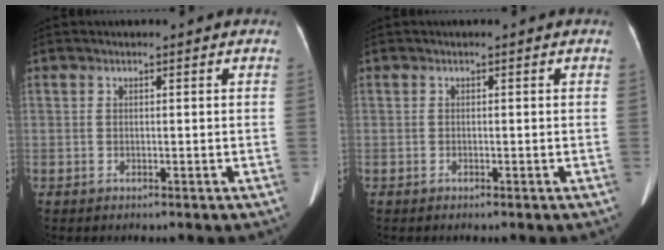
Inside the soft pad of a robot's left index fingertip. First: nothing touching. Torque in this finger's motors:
{"motor_torque": [-0.01, 0.01, 0.00, 0.00]}